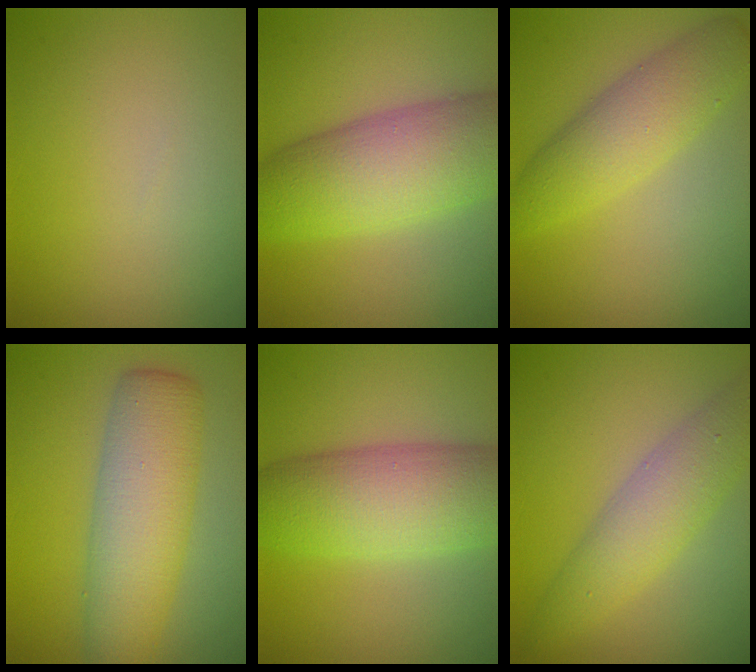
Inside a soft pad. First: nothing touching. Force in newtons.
{"total": 8.7, "press": 8.7, "slide": 0.1}
{"total": 4.6, "press": 4.6, "slide": 0.1}
{"total": 6.8, "press": 6.8, "slide": 0.3}
{"total": 8.5, "press": 8.5, "slide": 0.1}
{"total": 4.6, "press": 4.6, "slide": 0.1}